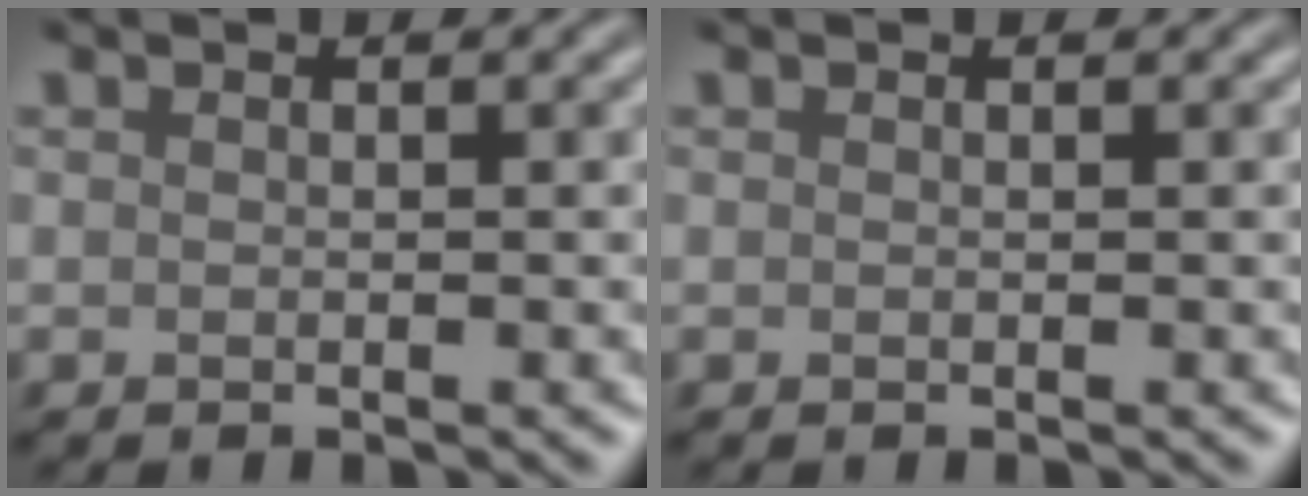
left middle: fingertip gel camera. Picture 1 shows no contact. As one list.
[{"total": 0.0}]